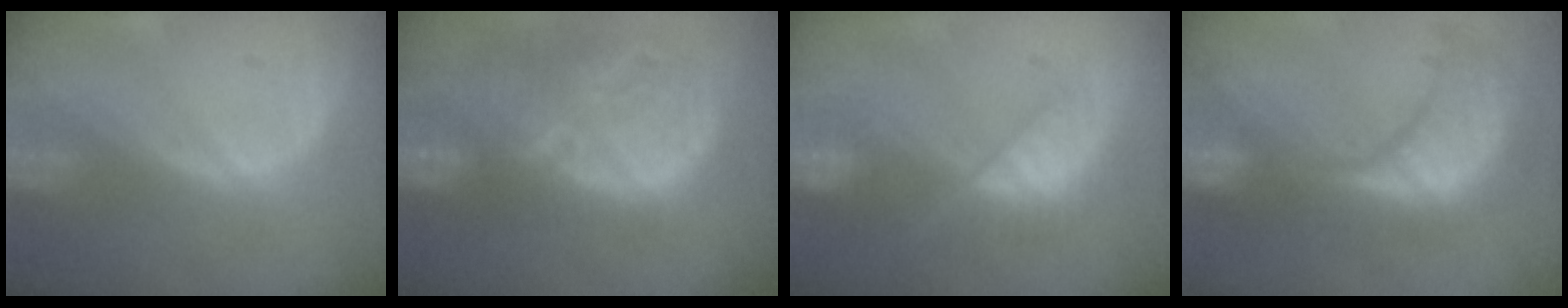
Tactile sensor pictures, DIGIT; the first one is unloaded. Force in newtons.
{"total": 13.1, "press": 11.3, "slide": 6.6}
{"total": 7.8, "press": 7.2, "slide": 2.8}
{"total": 13.0, "press": 11.5, "slide": 6.1}